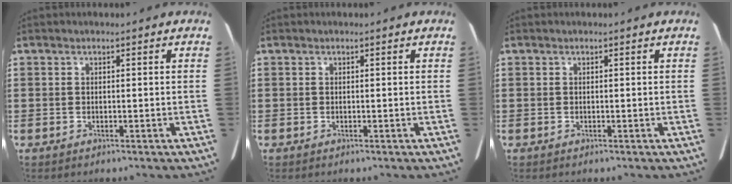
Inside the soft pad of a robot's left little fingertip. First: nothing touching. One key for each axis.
{"total": 0.0}
{"total": 0.0}